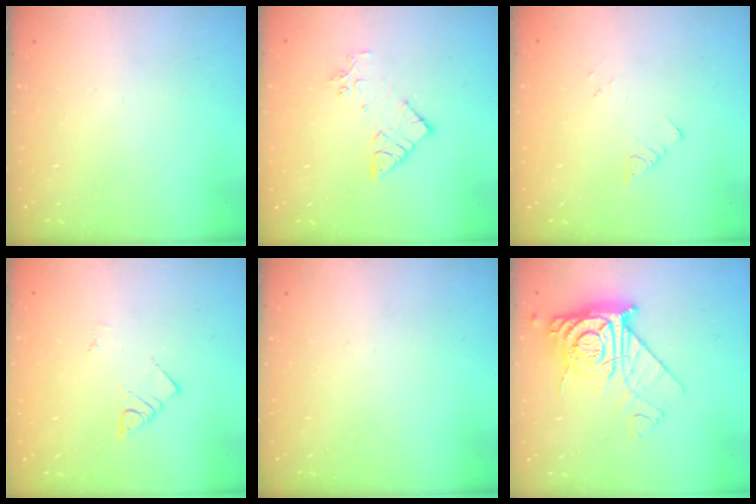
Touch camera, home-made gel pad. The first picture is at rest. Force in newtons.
{"total": 8.8, "press": 8.8, "slide": 0.7}
{"total": 1.9, "press": 1.9, "slide": 0.2}
{"total": 3.6, "press": 3.6, "slide": 0.6}
{"total": 0.0}
{"total": 13.8, "press": 13.7, "slide": 1.3}